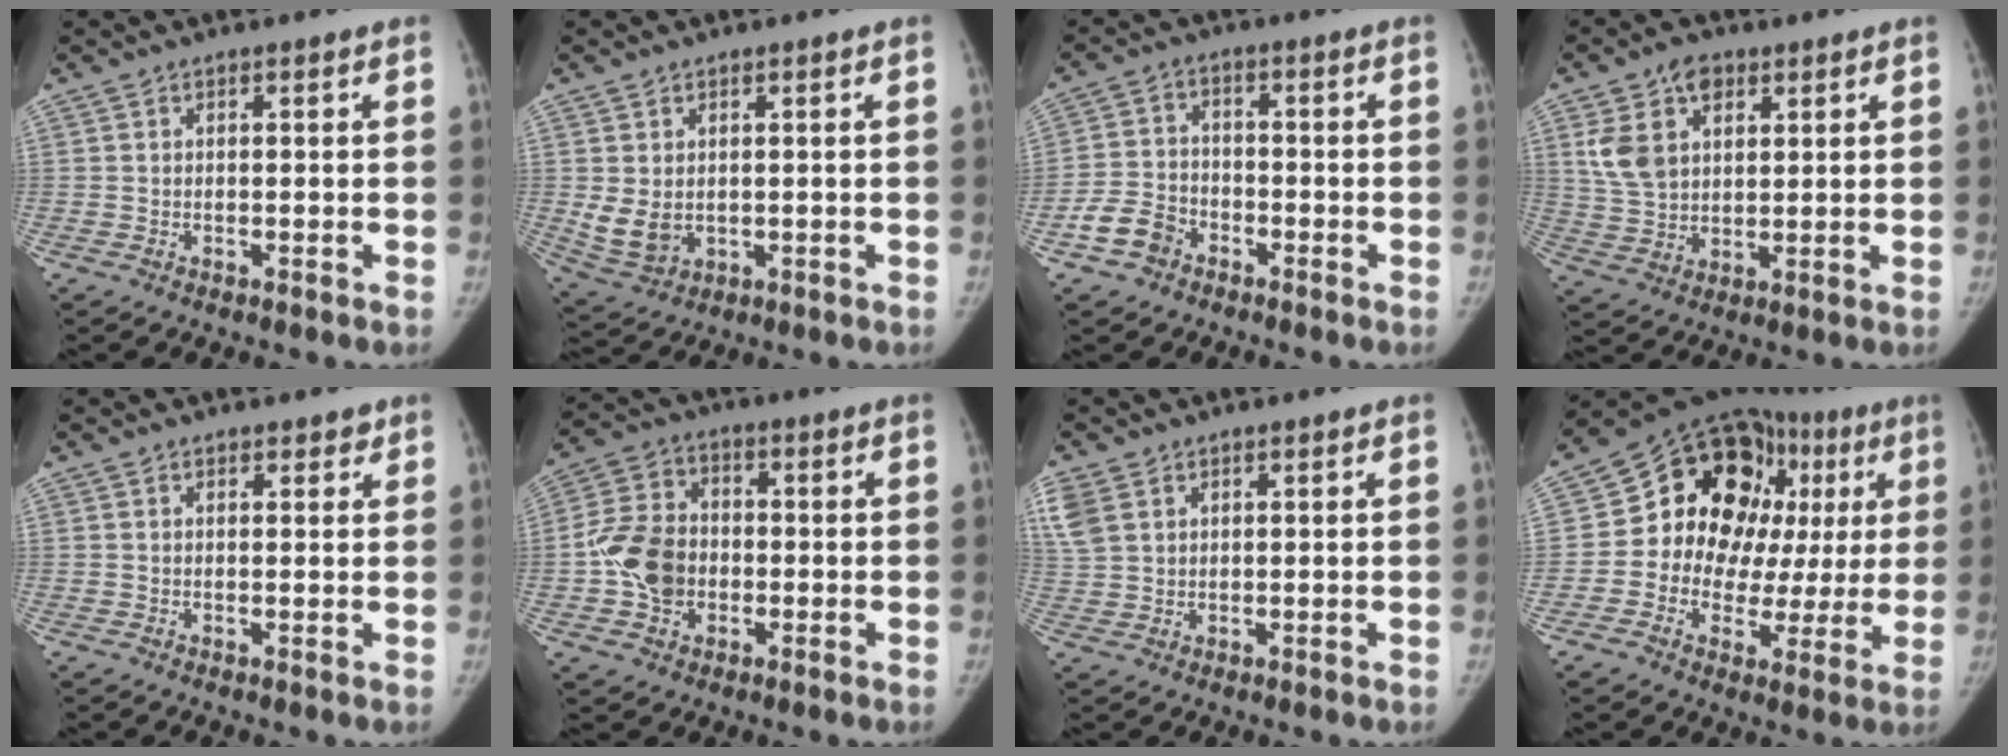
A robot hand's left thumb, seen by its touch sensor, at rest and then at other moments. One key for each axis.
{"total": 5.5, "fx": 0.2, "fy": 4.2, "fz": 3.6, "tx": -0.058, "ty": -0.018, "tz": 0.022}
{"total": 6.4, "fx": -3.8, "fy": 4.7, "fz": 2.3, "tx": -0.037, "ty": 0.022, "tz": -0.071}
{"total": 10.1, "fx": 4.3, "fy": 6.8, "fz": 6.1, "tx": -0.092, "ty": -0.007, "tz": 0.085}
{"total": 1.8, "fx": 1.4, "fy": 1.0, "fz": 0.6, "tx": 0.007, "ty": -0.007, "tz": 0.014}
{"total": 10.4, "fx": -1.7, "fy": 8.2, "fz": 6.2, "tx": -0.099, "ty": 0.021, "tz": -0.038}
{"total": 7.5, "fx": 3.5, "fy": 5.2, "fz": 4.0, "tx": -0.111, "ty": 0.008, "tz": 0.080}
{"total": 22.9, "fx": 4.7, "fy": 15.6, "fz": 16.1, "tx": -0.160, "ty": 0.037, "tz": 0.067}